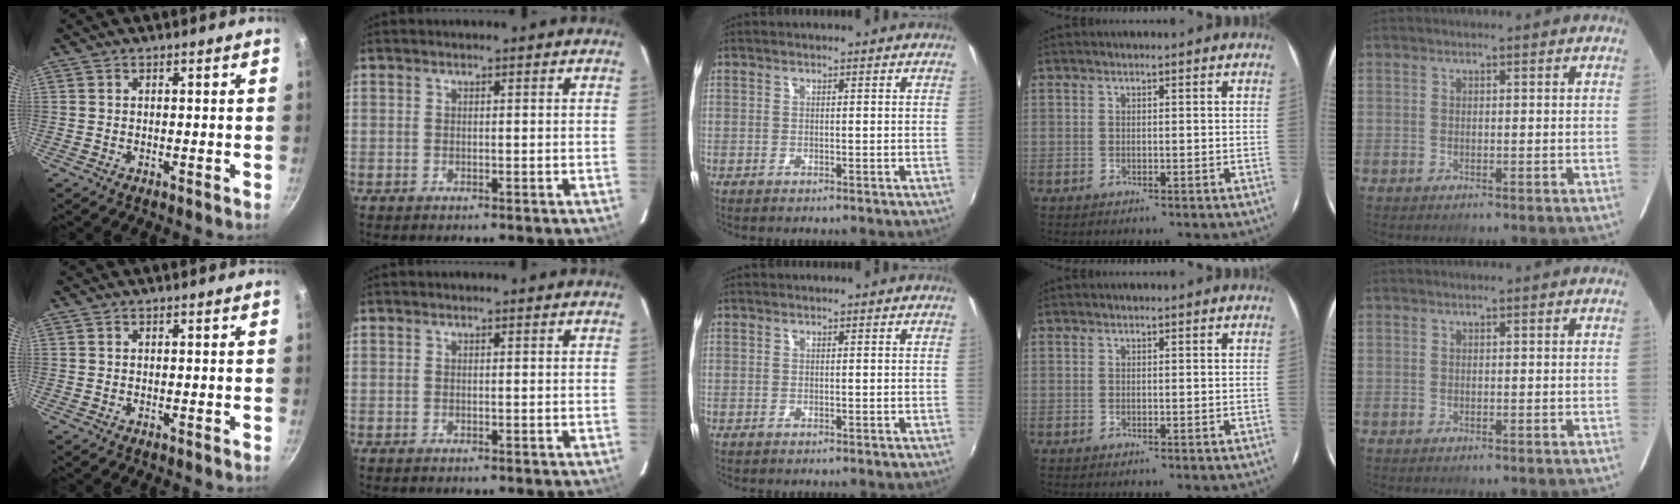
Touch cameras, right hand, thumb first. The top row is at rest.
{}